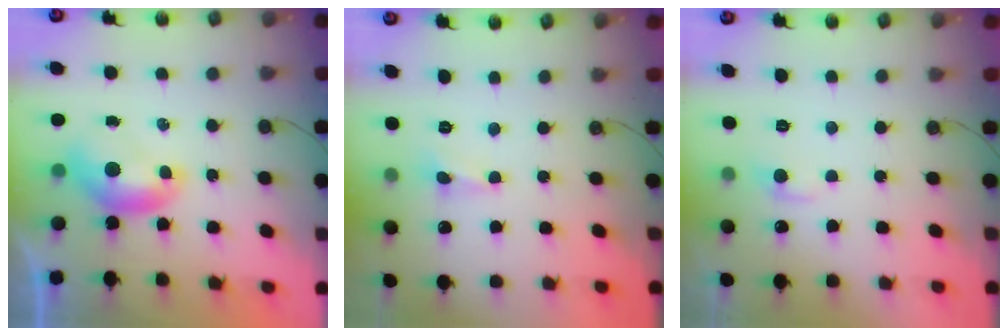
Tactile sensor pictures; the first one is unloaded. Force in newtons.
{"total": 0.9, "press": 0.8, "slide": 0.2}
{"total": 0.9, "press": 0.4, "slide": 0.8}